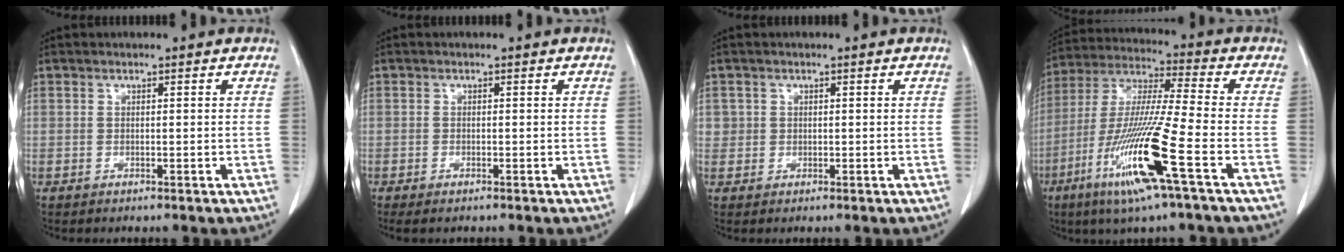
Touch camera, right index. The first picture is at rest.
{"total": 1.1, "force": [-0.9, 0.3, 0.7], "torque": [-0.013, -0.003, -0.010]}
{"total": 1.6, "force": [0.4, 1.6, 0.0], "torque": [0.015, 0.003, 0.002]}
{"total": 16.4, "force": [-7.0, -0.6, 14.9], "torque": [-0.311, -0.026, -0.136]}